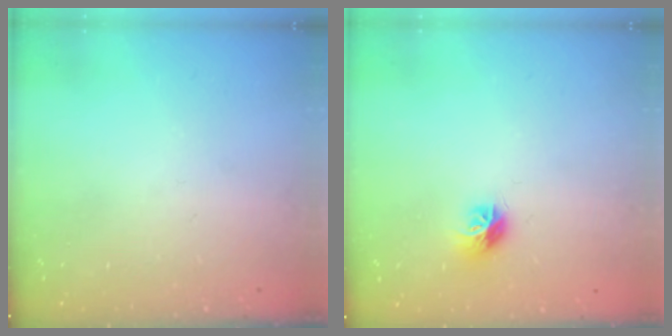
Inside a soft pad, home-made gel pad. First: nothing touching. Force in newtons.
{"total": 7.7, "press": 7.7, "slide": 0.2}